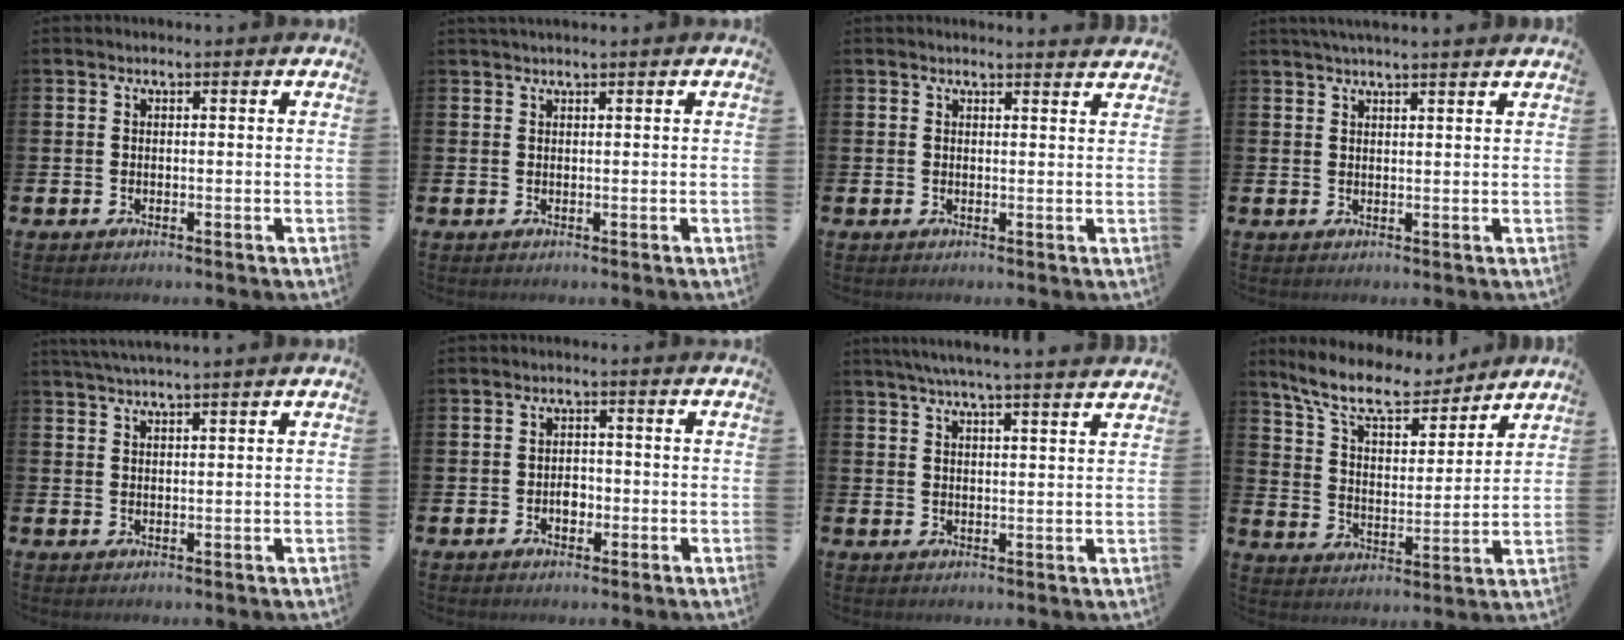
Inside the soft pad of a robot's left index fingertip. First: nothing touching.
{"total": 0.9, "force": [0.8, -0.1, 0.4], "torque": [-0.004, -0.001, 0.013]}
{"total": 1.6, "force": [1.6, -0.1, -0.1], "torque": [0.012, -0.013, 0.026]}
{"total": 2.5, "force": [2.4, -0.4, 0.6], "torque": [-0.011, -0.008, 0.044]}
{"total": 2.6, "force": [2.4, -0.5, 0.6], "torque": [-0.019, -0.004, 0.046]}
{"total": 2.1, "force": [-0.7, 1.6, 1.3], "torque": [-0.015, 0.000, -0.016]}
{"total": 5.5, "force": [5.1, -0.7, 1.9], "torque": [-0.046, -0.019, 0.089]}
{"total": 10.1, "force": [9.0, 2.8, 3.7], "torque": [-0.099, -0.056, 0.159]}